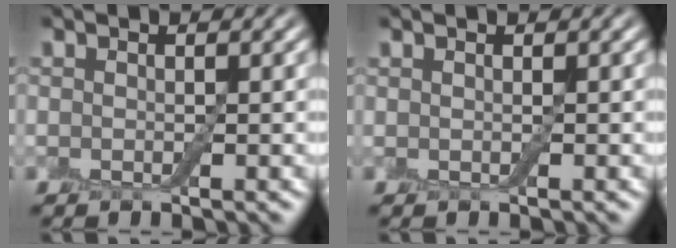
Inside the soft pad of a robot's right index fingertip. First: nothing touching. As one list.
[{"total": 0.0}]